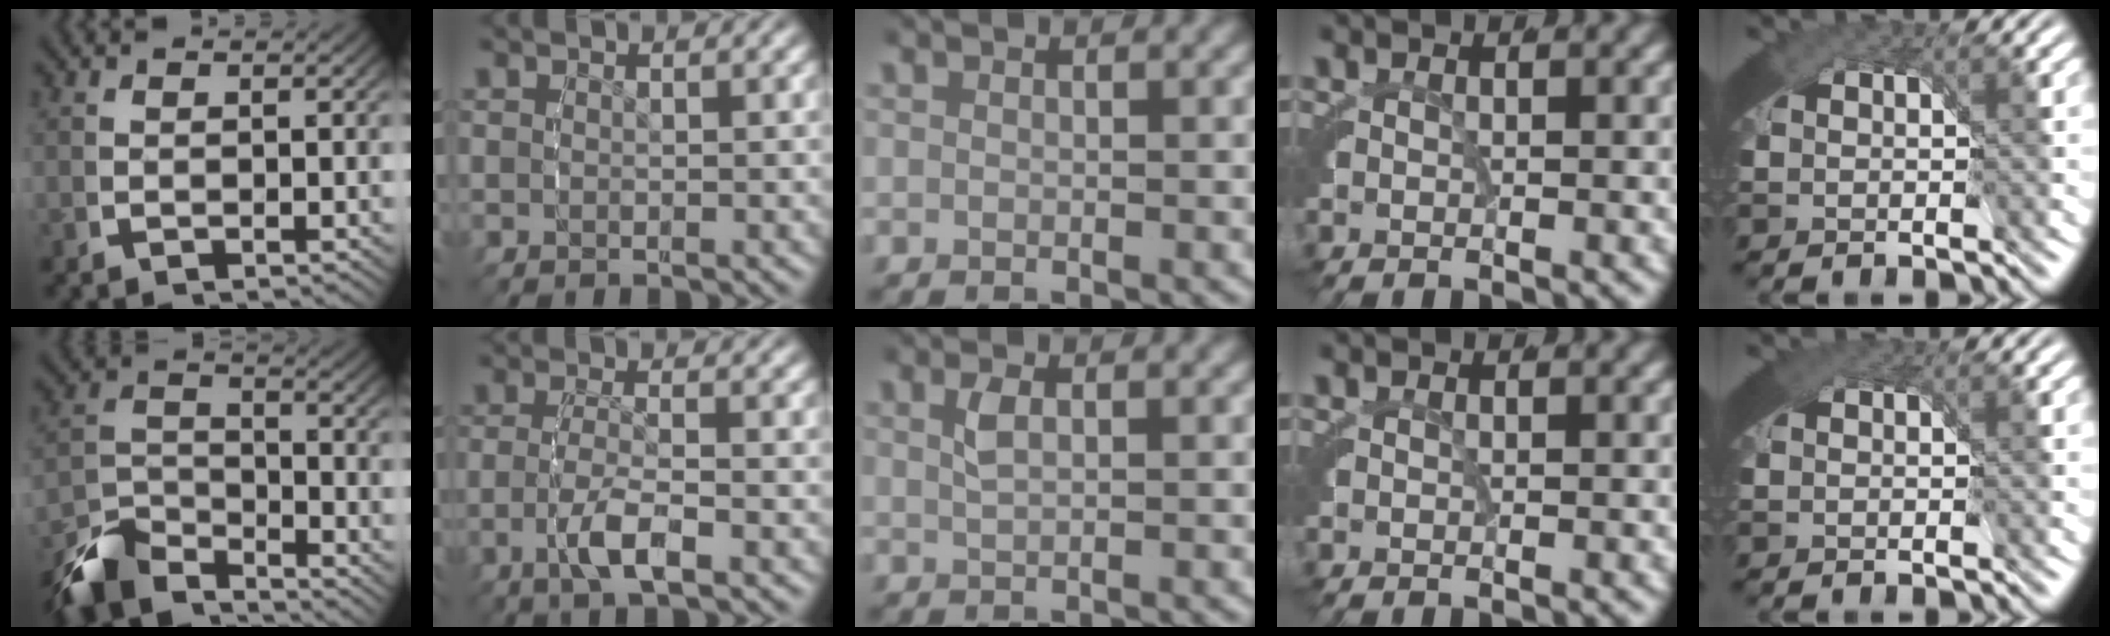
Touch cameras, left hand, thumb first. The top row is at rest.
{"thumb": {"total": 6.6, "force": [-4.7, 3.3, 3.2], "torque": [-0.046, -0.022, -0.084]}, "index": {"total": 3.5, "force": [-1.3, 0.7, 3.2], "torque": [-0.066, -0.016, -0.019]}, "middle": {"total": 1.3, "force": [0.5, 0.5, 1.1], "torque": [-0.029, 0.000, 0.011]}, "little": {"total": 1.0, "force": [0.5, 0.7, 0.5], "torque": [-0.011, -0.001, 0.008]}}